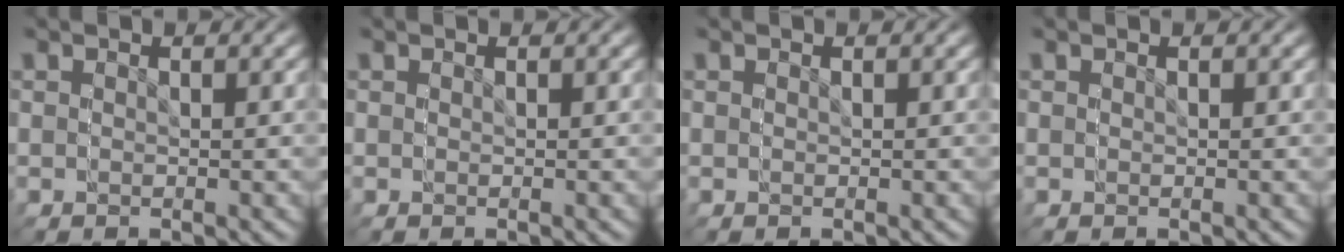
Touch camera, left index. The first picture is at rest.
{"total": 0.0}
{"total": 0.0}
{"total": 0.0}